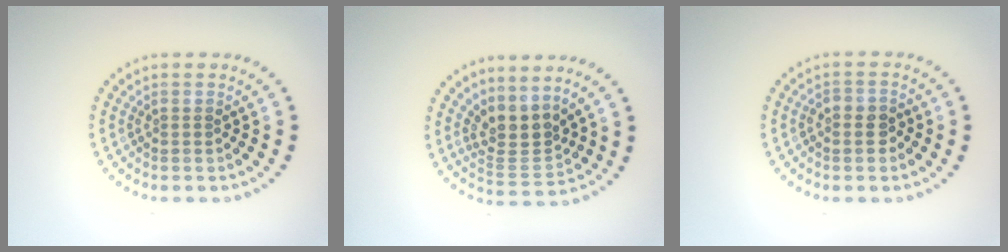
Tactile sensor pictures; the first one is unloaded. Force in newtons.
{"total": 3.2, "press": 2.4, "slide": 2.1}
{"total": 2.0, "press": 1.9, "slide": 0.5}